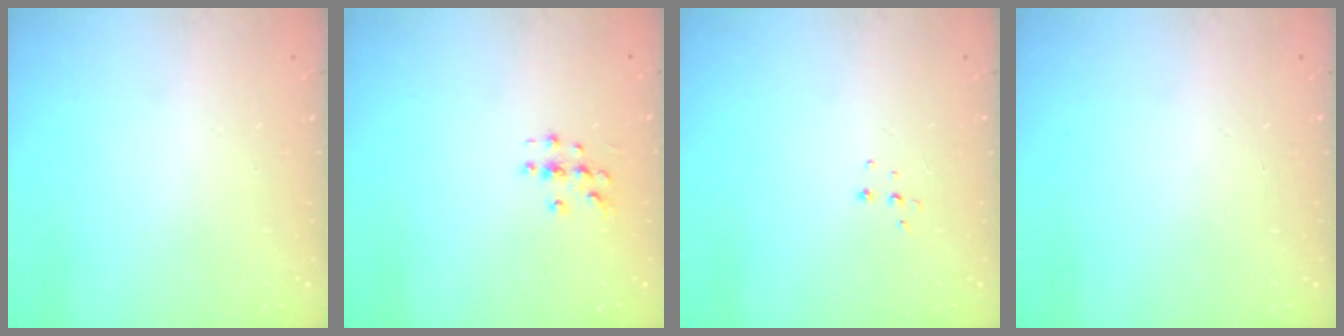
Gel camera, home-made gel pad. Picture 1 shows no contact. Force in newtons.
{"total": 3.0, "press": 3.0, "slide": 0.3}
{"total": 3.8, "press": 3.8, "slide": 0.3}
{"total": 0.0}